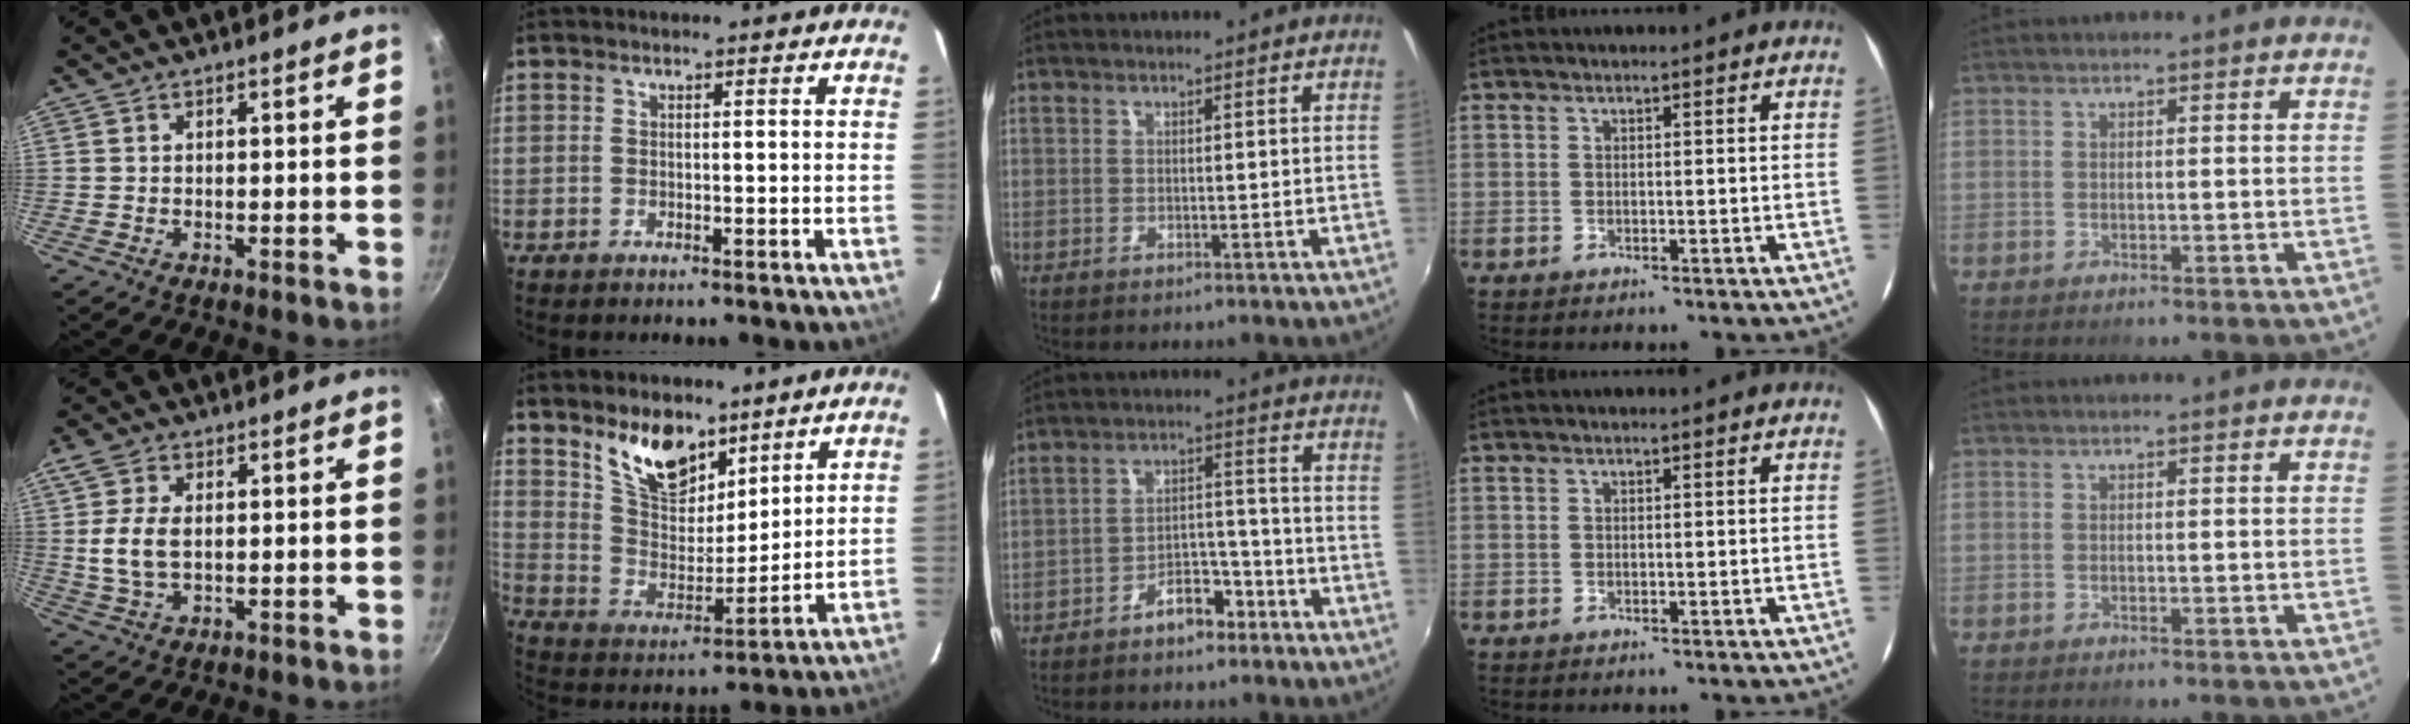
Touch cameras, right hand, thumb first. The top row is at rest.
{"thumb": {"total": 7.2, "force": [0.8, 4.1, 5.9], "torque": [-0.125, 0.002, 0.011]}, "index": {"total": 12.8, "force": [8.9, 6.2, 6.8], "torque": [-0.126, 0.001, 0.171]}, "middle": {"total": 7.6, "force": [-5.9, 3.8, 3.1], "torque": [-0.066, 0.036, -0.078]}}